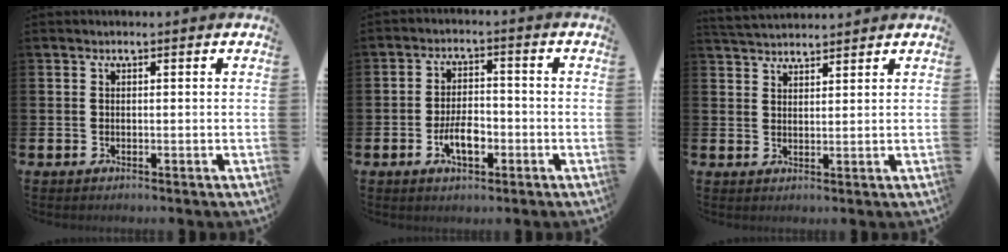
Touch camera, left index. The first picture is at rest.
{"total": 4.7, "force": [-1.6, 2.4, 3.8], "torque": [-0.052, 0.002, -0.031]}
{"total": 3.4, "force": [3.4, 0.5, 0.3], "torque": [-0.011, -0.015, 0.062]}